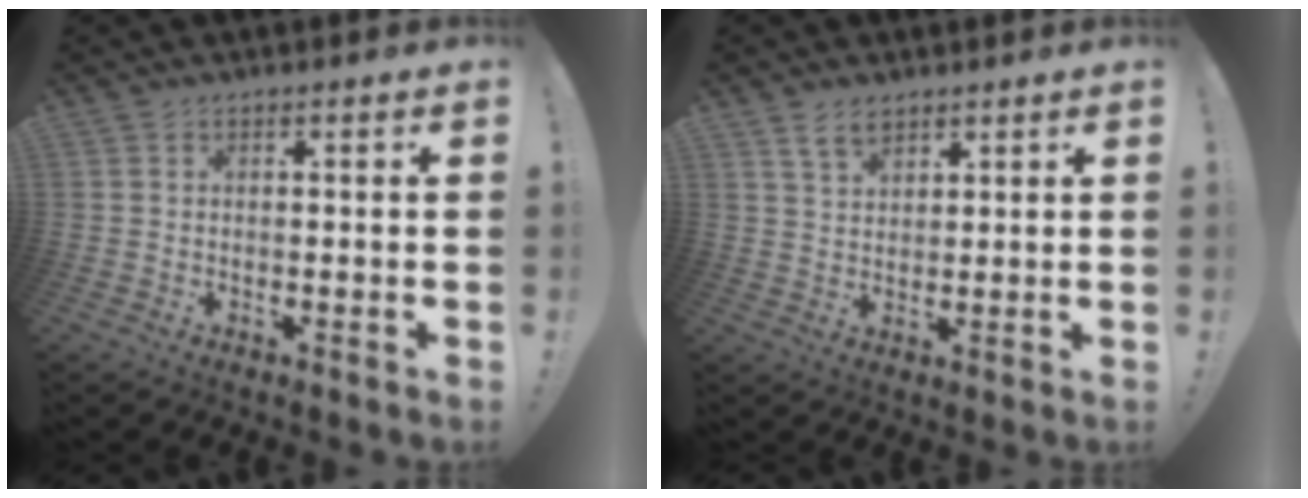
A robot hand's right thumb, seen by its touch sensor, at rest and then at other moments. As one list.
[{"total": 4.8, "force": [3.5, 2.6, 2.0], "torque": [-0.026, -0.015, 0.064]}]